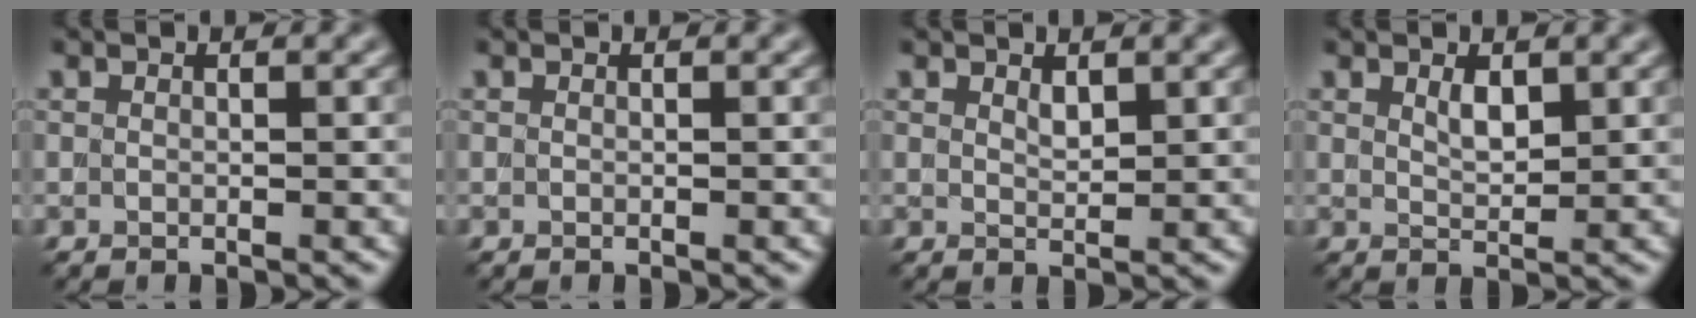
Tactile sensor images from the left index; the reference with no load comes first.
{"total": 0.0}
{"total": 0.9, "force": [0.8, 0.3, 0.4], "torque": [-0.010, -0.001, 0.015]}
{"total": 1.5, "force": [1.0, 0.6, 0.9], "torque": [-0.019, -0.001, 0.018]}